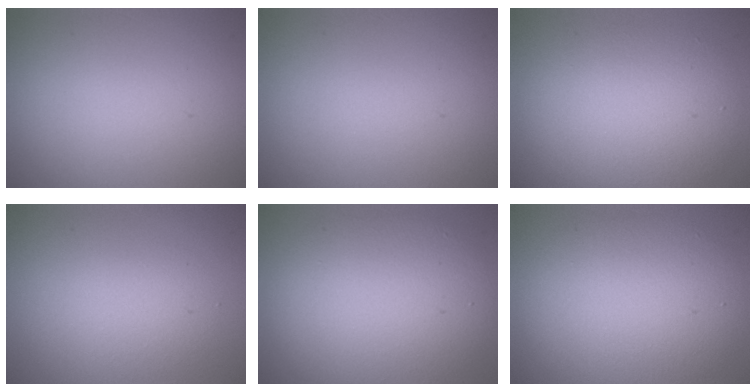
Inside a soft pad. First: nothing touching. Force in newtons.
{"total": 0.0}
{"total": 6.3, "press": 6.3, "slide": 0.5}
{"total": 2.4, "press": 2.4, "slide": 0.2}
{"total": 8.6, "press": 8.5, "slide": 0.8}
{"total": 8.1, "press": 8.1, "slide": 0.4}